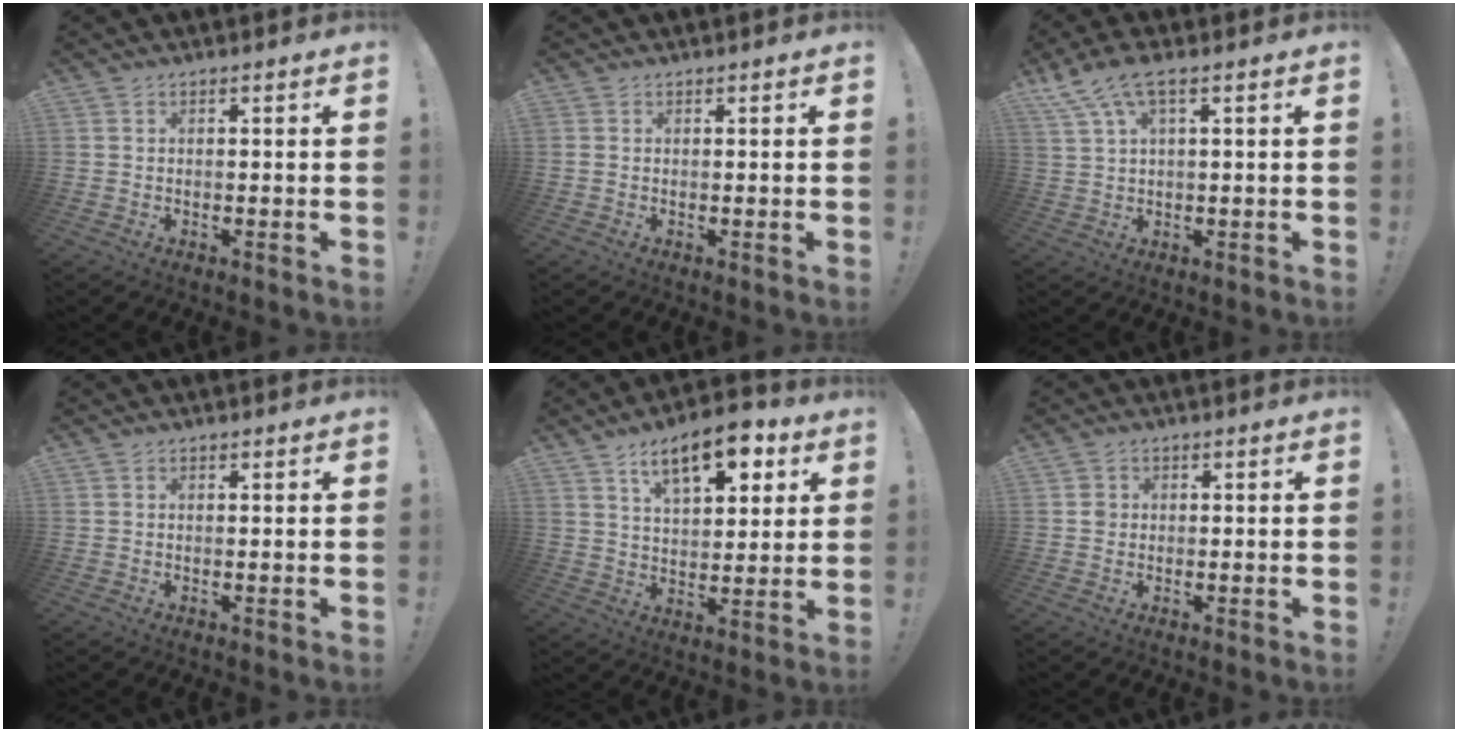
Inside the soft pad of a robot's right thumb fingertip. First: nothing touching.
{"total": 0.8, "force": [0.3, 0.6, 0.4], "torque": [-0.017, 0.005, 0.007]}
{"total": 7.4, "force": [4.2, 2.2, 5.7], "torque": [-0.108, -0.014, 0.082]}
{"total": 0.0}
{"total": 14.5, "force": [7.6, 6.6, 10.5], "torque": [-0.156, -0.026, 0.127]}
{"total": 1.7, "force": [0.1, 1.7, 0.4], "torque": [0.005, 0.000, -0.001]}